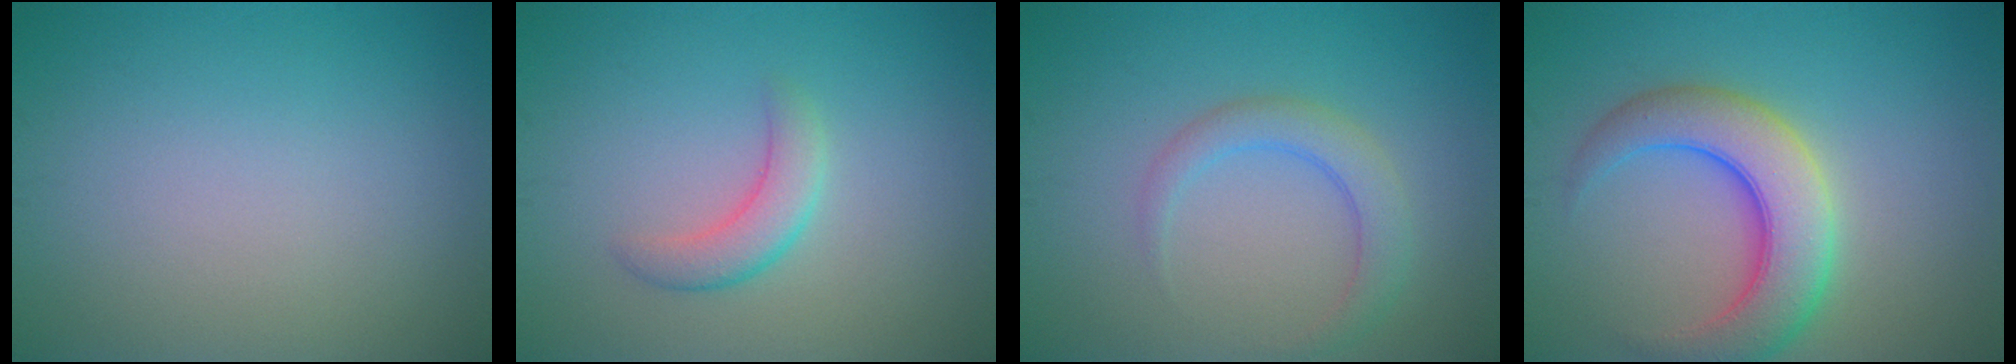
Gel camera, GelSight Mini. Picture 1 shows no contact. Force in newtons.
{"total": 2.6, "press": 2.6, "slide": 0.1}
{"total": 2.8, "press": 2.8, "slide": 0.1}
{"total": 6.9, "press": 6.9, "slide": 0.3}